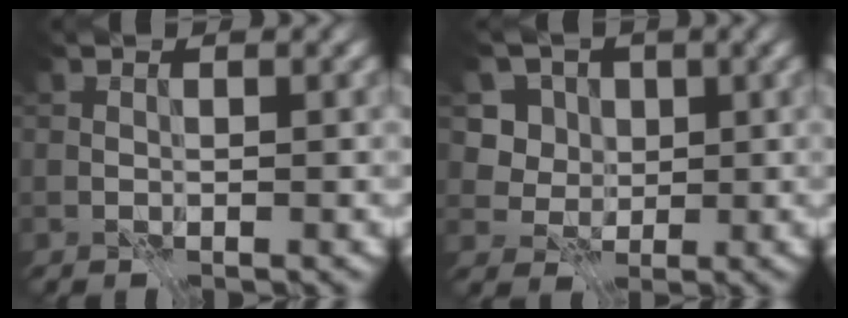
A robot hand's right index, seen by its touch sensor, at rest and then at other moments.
{"total": 5.6, "force": [2.2, 4.7, 2.1], "torque": [-0.047, -0.012, 0.038]}